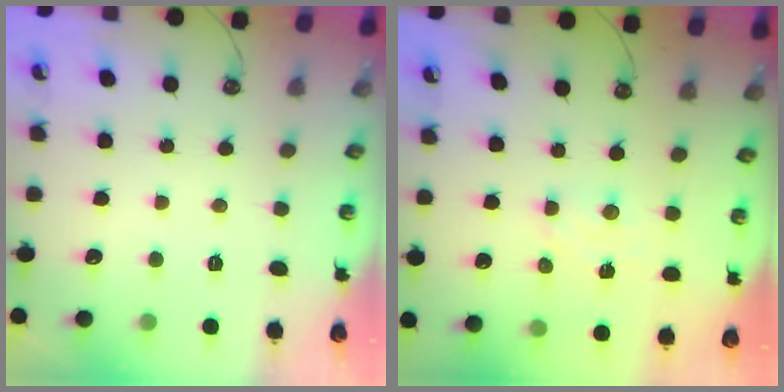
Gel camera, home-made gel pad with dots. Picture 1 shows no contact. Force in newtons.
{"total": 5.0, "press": 4.9, "slide": 0.6}